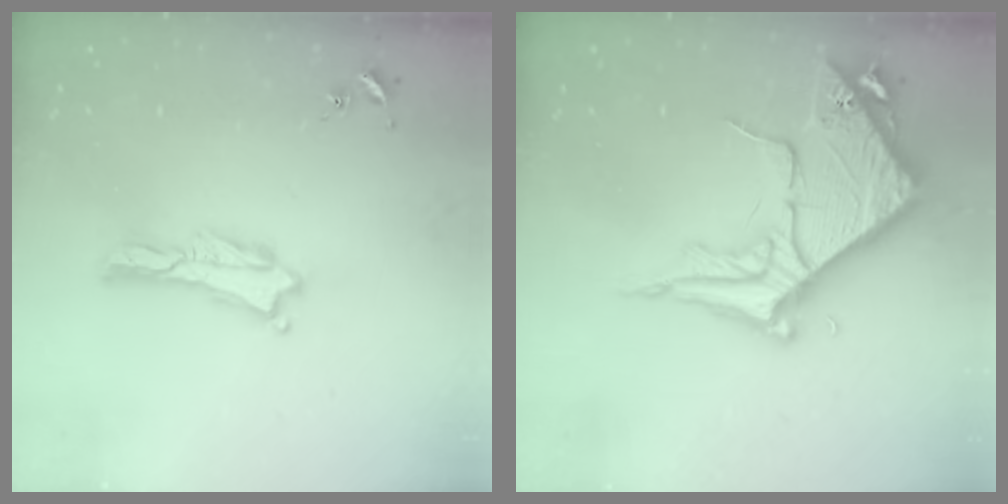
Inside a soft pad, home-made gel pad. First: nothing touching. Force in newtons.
{"total": 8.7, "press": 8.6, "slide": 1.0}